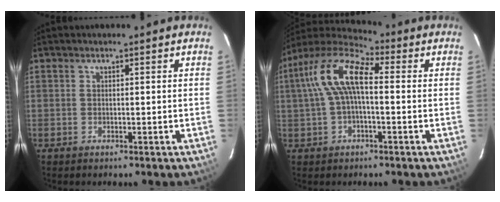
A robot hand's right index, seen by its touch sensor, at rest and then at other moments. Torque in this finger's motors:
{"motor_torque": [1.14, 0.58, 0.58, 0.21]}